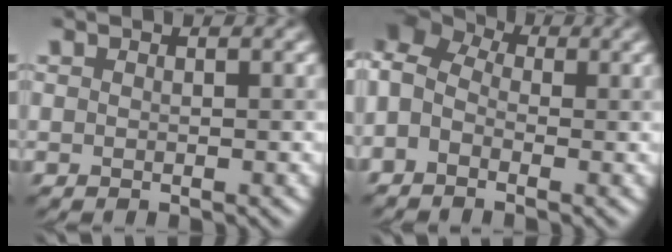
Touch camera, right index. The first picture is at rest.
{"total": 6.4, "force": [0.5, 4.6, 4.5], "torque": [-0.101, 0.043, -0.006]}